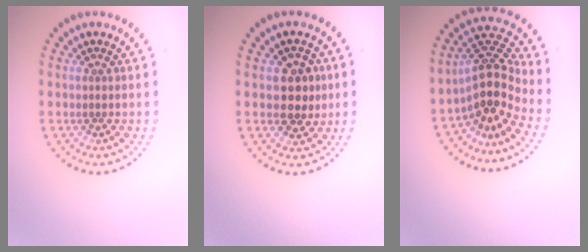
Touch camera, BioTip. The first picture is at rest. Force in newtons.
{"total": 3.1, "press": 3.1, "slide": 0.7}
{"total": 4.4, "press": 3.4, "slide": 2.8}